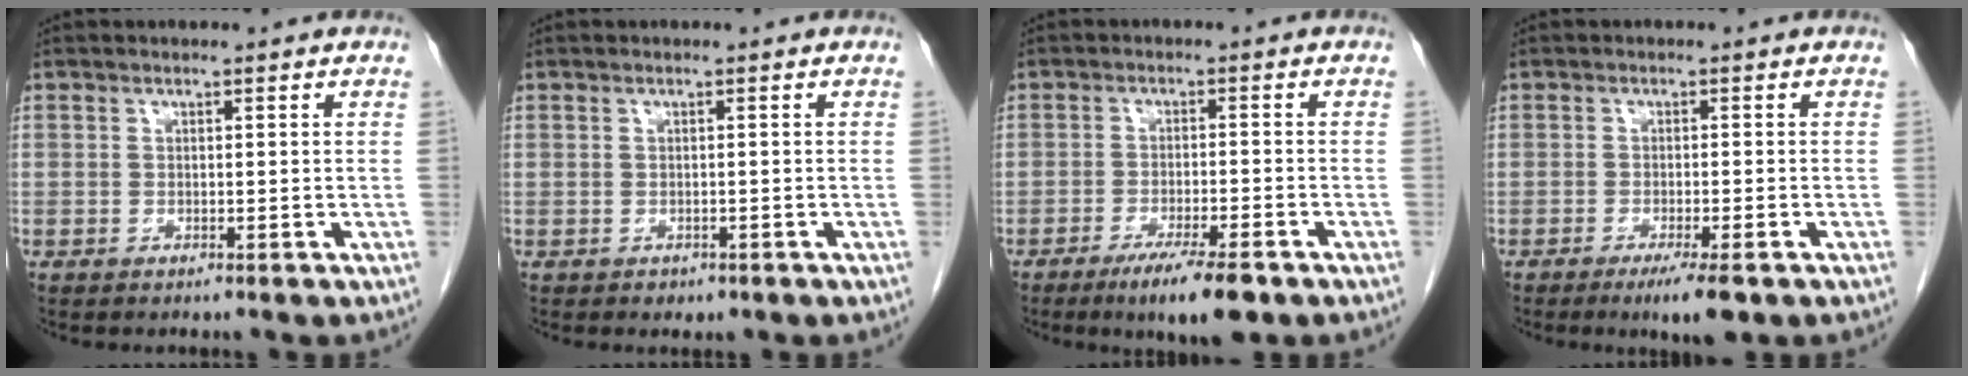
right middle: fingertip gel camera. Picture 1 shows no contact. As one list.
[{"total": 1.1, "force": [-0.7, 0.8, 0.3], "torque": [-0.011, 0.000, -0.003]}, {"total": 7.9, "force": [-5.2, 1.0, 5.9], "torque": [-0.094, -0.016, -0.081]}, {"total": 4.9, "force": [-3.0, 0.5, 3.8], "torque": [-0.059, -0.012, -0.045]}]